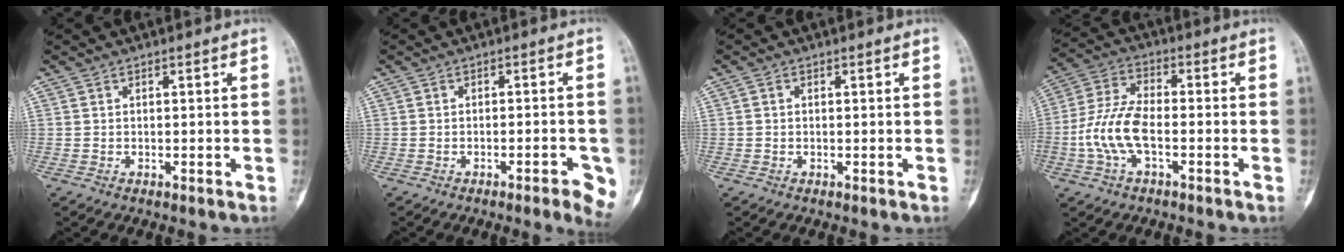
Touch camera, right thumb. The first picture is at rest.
{"total": 5.7, "force": [-2.9, 1.7, 4.6], "torque": [-0.044, 0.010, -0.033]}
{"total": 0.6, "force": [-0.1, 0.6, 0.2], "torque": [0.003, 0.003, -0.004]}
{"total": 10.6, "force": [-2.7, 5.6, 8.6], "torque": [-0.186, 0.032, -0.061]}